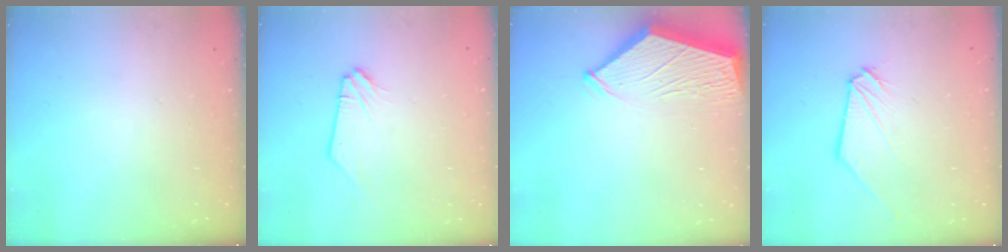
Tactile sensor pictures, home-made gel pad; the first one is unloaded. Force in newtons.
{"total": 0.0}
{"total": 3.6, "press": 3.6, "slide": 0.6}
{"total": 0.7, "press": 0.7, "slide": 0.0}